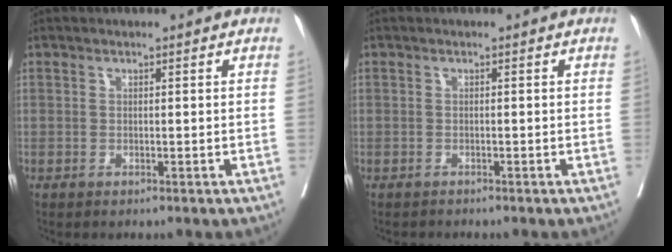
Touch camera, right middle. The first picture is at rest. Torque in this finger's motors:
{"motor_torque": [-0.05, -0.11, -0.06, -0.01]}